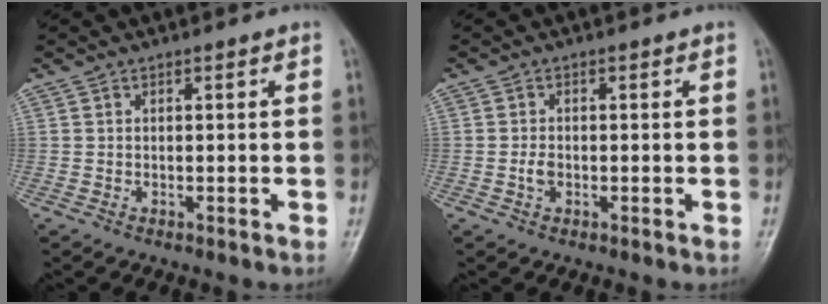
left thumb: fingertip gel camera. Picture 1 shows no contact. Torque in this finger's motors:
{"motor_torque": [0.01, 0.04, 0.25, 0.12, 0.00]}